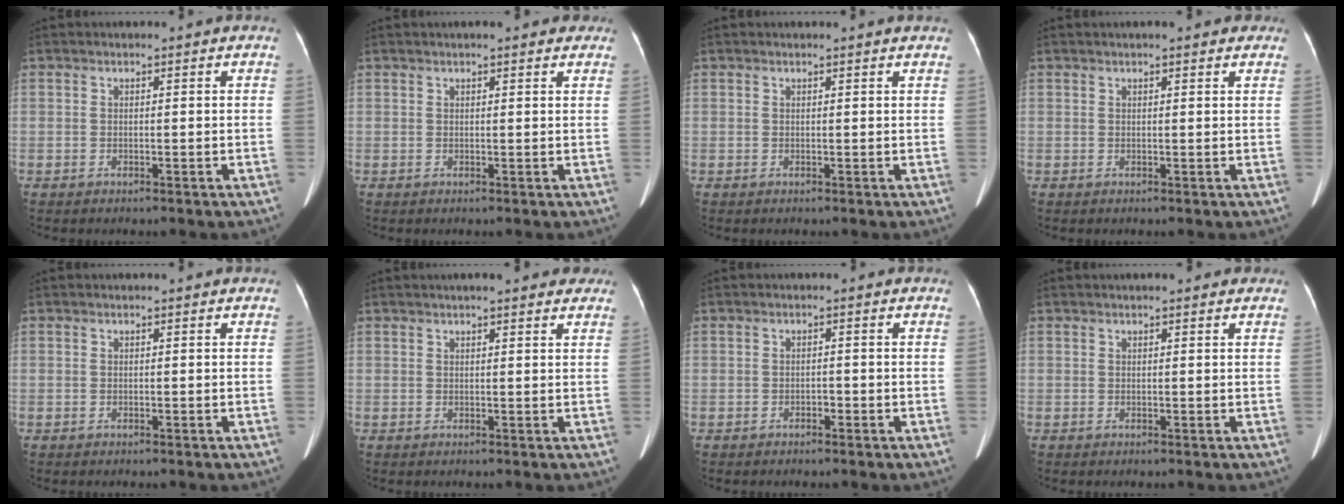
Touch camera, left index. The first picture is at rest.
{"total": 4.2, "force": [3.4, 0.9, 2.4], "torque": [-0.022, 0.019, 0.035]}
{"total": 1.0, "force": [0.9, -0.1, 0.3], "torque": [-0.013, -0.002, 0.010]}
{"total": 3.5, "force": [2.7, 0.8, 2.1], "torque": [-0.019, 0.019, 0.029]}
{"total": 0.0}
{"total": 7.7, "force": [6.4, 1.6, 4.0], "torque": [-0.043, 0.020, 0.071]}
{"total": 0.9, "force": [-0.6, 0.5, 0.5], "torque": [-0.008, 0.002, -0.010]}
{"total": 2.3, "force": [1.8, 0.6, 1.4], "torque": [-0.011, 0.016, 0.019]}